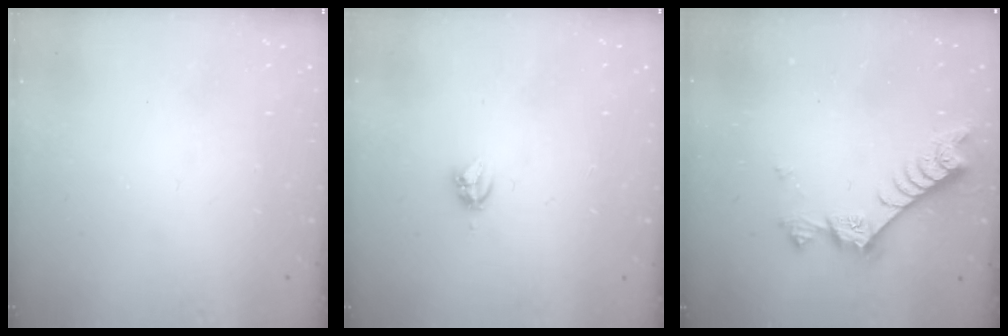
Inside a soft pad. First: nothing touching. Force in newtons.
{"total": 3.9, "press": 3.9, "slide": 0.4}
{"total": 7.6, "press": 7.5, "slide": 1.0}